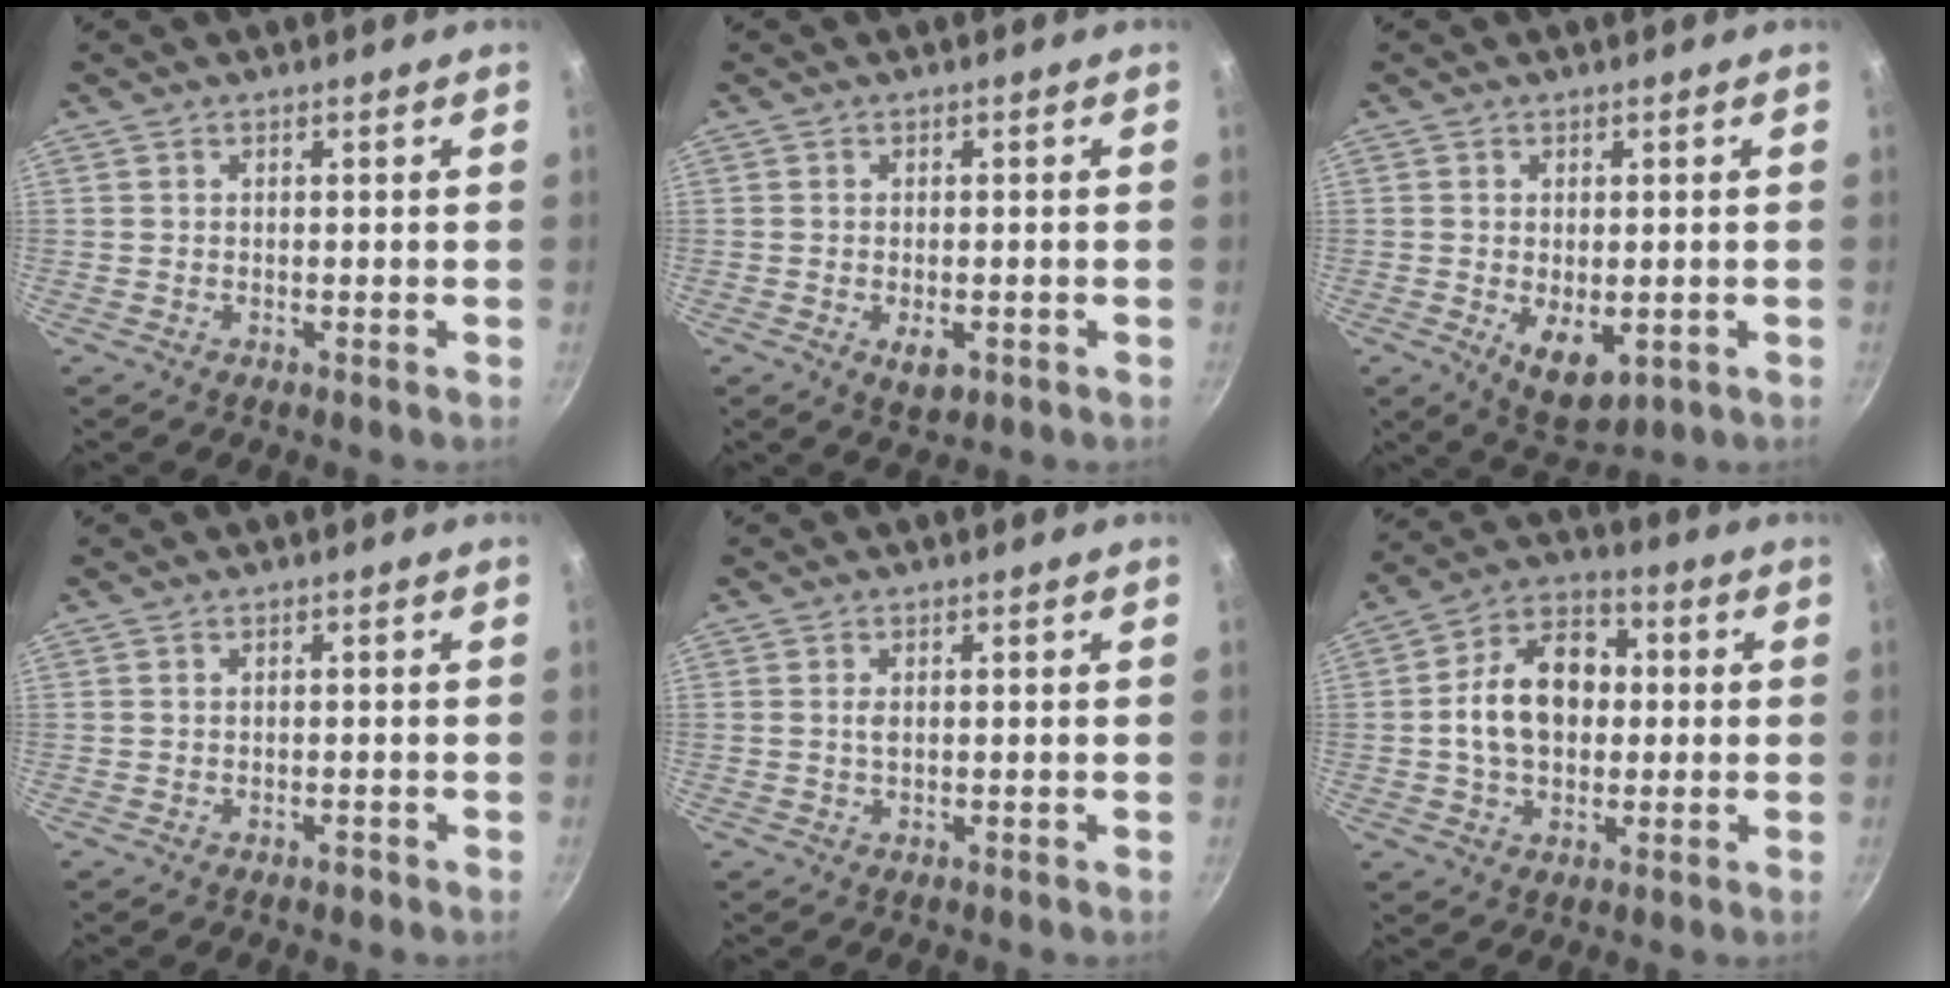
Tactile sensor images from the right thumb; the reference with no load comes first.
{"total": 3.6, "force": [-1.2, 2.0, 2.7], "torque": [-0.040, -0.002, -0.014]}
{"total": 7.1, "force": [-1.4, 4.0, 5.7], "torque": [-0.078, -0.013, -0.006]}
{"total": 0.9, "force": [-0.6, 0.4, 0.5], "torque": [-0.007, 0.006, -0.004]}
{"total": 1.3, "force": [0.2, 0.7, 1.1], "torque": [-0.020, 0.002, 0.003]}
{"total": 13.9, "force": [0.5, 9.9, 9.8], "torque": [-0.129, 0.026, -0.006]}